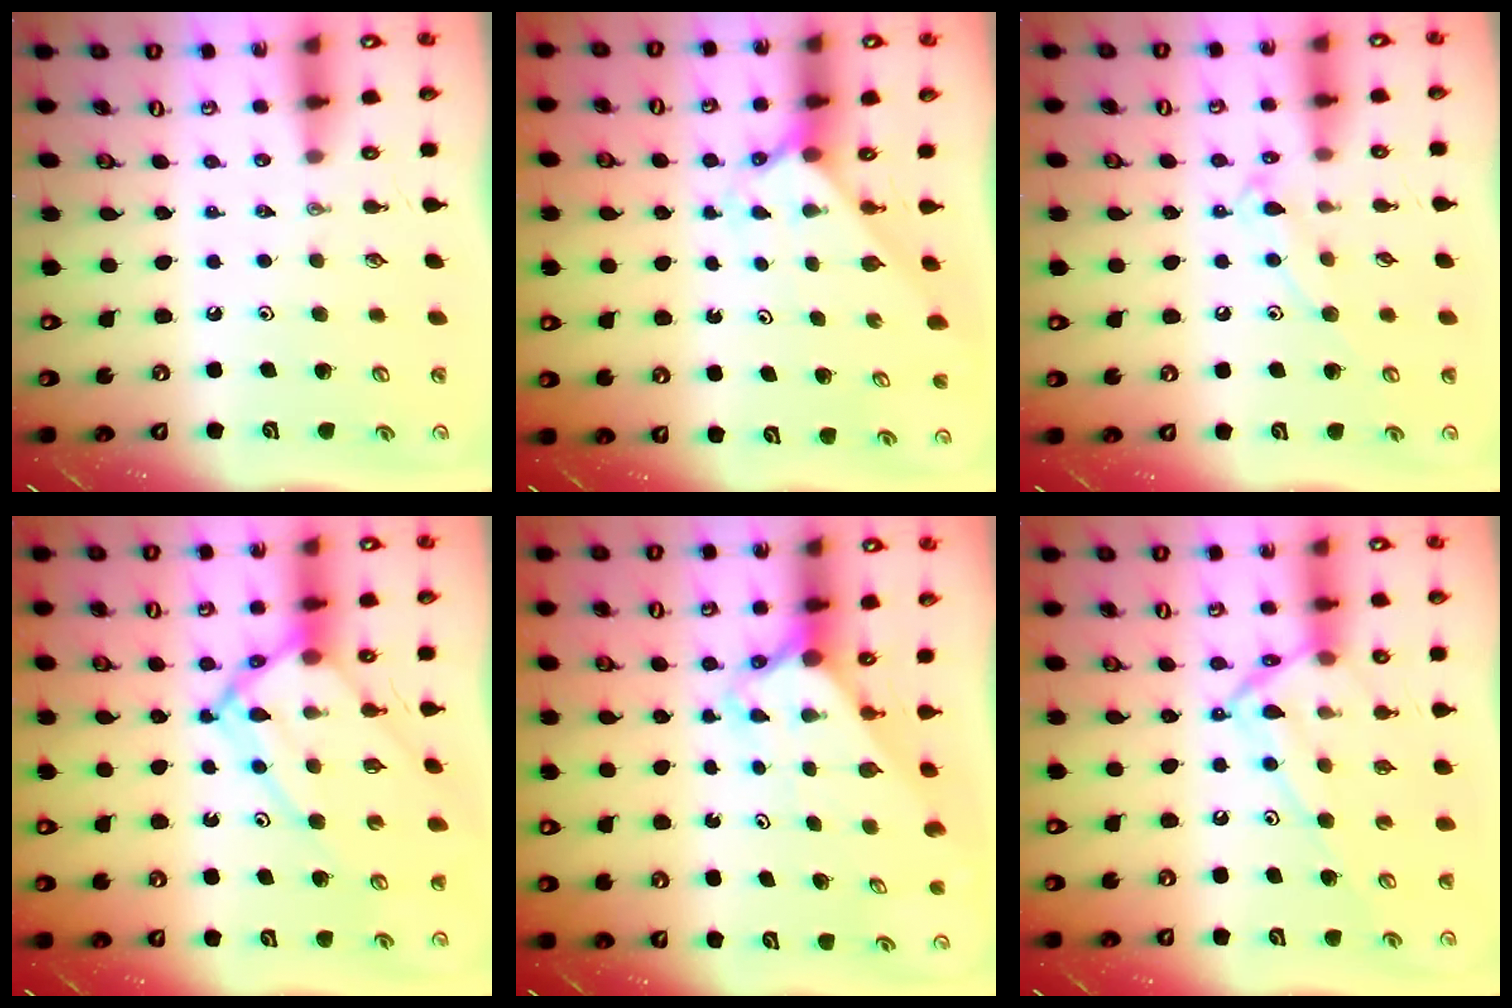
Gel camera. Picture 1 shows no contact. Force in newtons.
{"total": 2.3, "press": 2.3, "slide": 0.2}
{"total": 9.1, "press": 9.1, "slide": 0.7}
{"total": 13.5, "press": 13.5, "slide": 1.2}
{"total": 2.8, "press": 2.8, "slide": 0.2}
{"total": 14.0, "press": 14.0, "slide": 0.9}